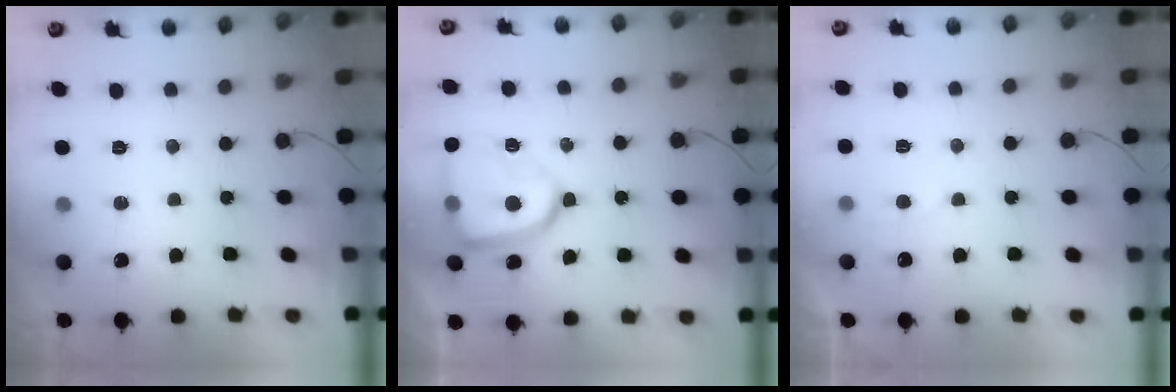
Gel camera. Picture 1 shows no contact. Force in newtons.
{"total": 17.2, "press": 17.1, "slide": 1.6}
{"total": 3.0, "press": 3.0, "slide": 0.3}